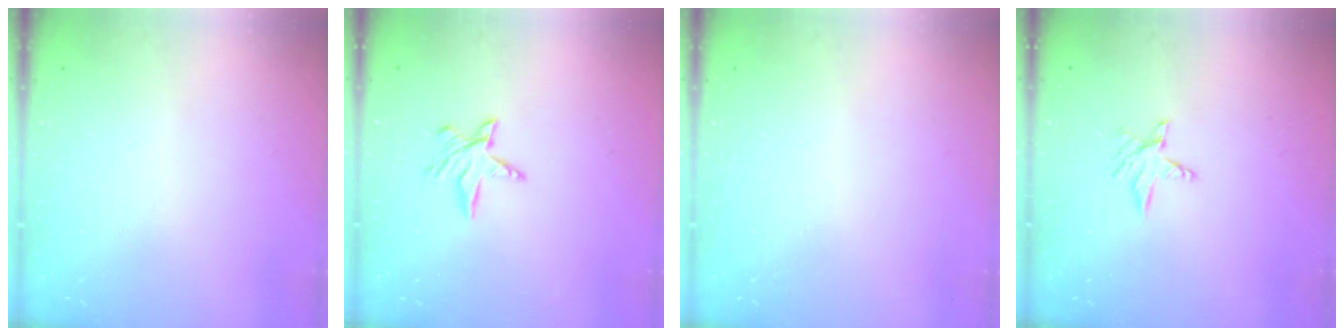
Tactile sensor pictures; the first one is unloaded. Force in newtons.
{"total": 5.6, "press": 5.6, "slide": 0.4}
{"total": 0.0}
{"total": 3.9, "press": 3.9, "slide": 0.5}